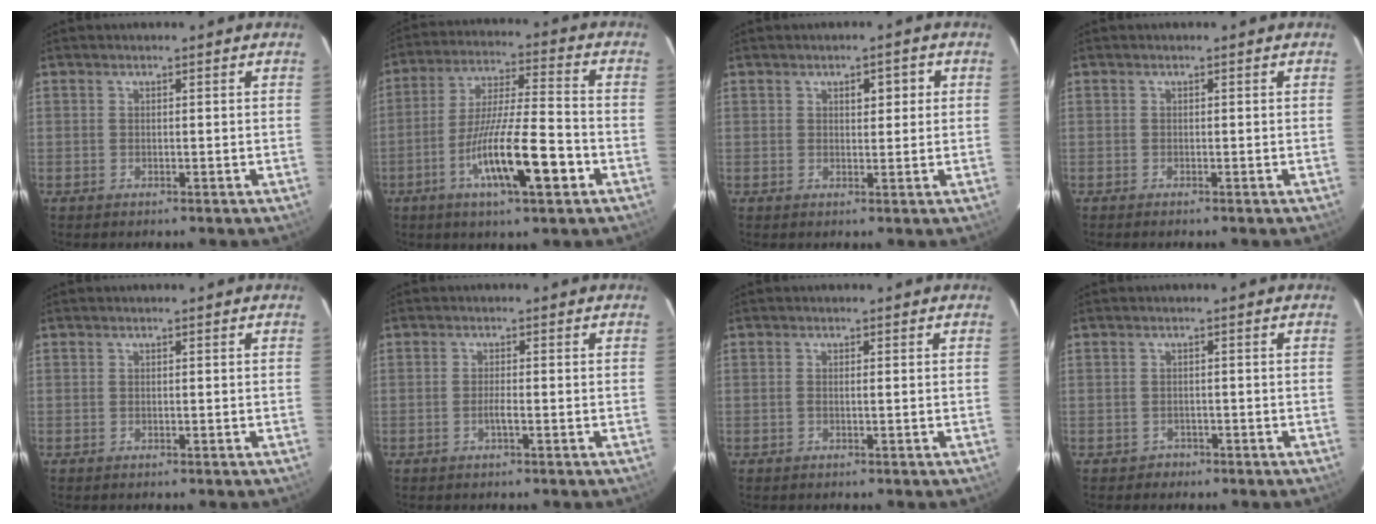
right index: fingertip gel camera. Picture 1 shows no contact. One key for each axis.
{"total": 14.3, "fx": -5.7, "fy": 1.5, "fz": 13.0, "tx": -0.237, "ty": -0.010, "tz": -0.100}
{"total": 2.7, "fx": 0.9, "fy": 1.3, "fz": 2.2, "tx": -0.030, "ty": 0.009, "tz": 0.014}
{"total": 0.9, "fx": -0.8, "fy": 0.1, "fz": 0.5, "tx": -0.009, "ty": -0.002, "tz": -0.009}
{"total": 0.0}
{"total": 1.5, "fx": -0.6, "fy": 0.0, "fz": 1.4, "tx": -0.028, "ty": 0.000, "tz": -0.013}
{"total": 0.6, "fx": -0.1, "fy": 0.0, "fz": 0.6, "tx": -0.015, "ty": 0.000, "tz": -0.003}
{"total": 1.3, "fx": -0.9, "fy": 1.0, "fz": -0.2, "tx": 0.000, "ty": 0.004, "tz": -0.017}